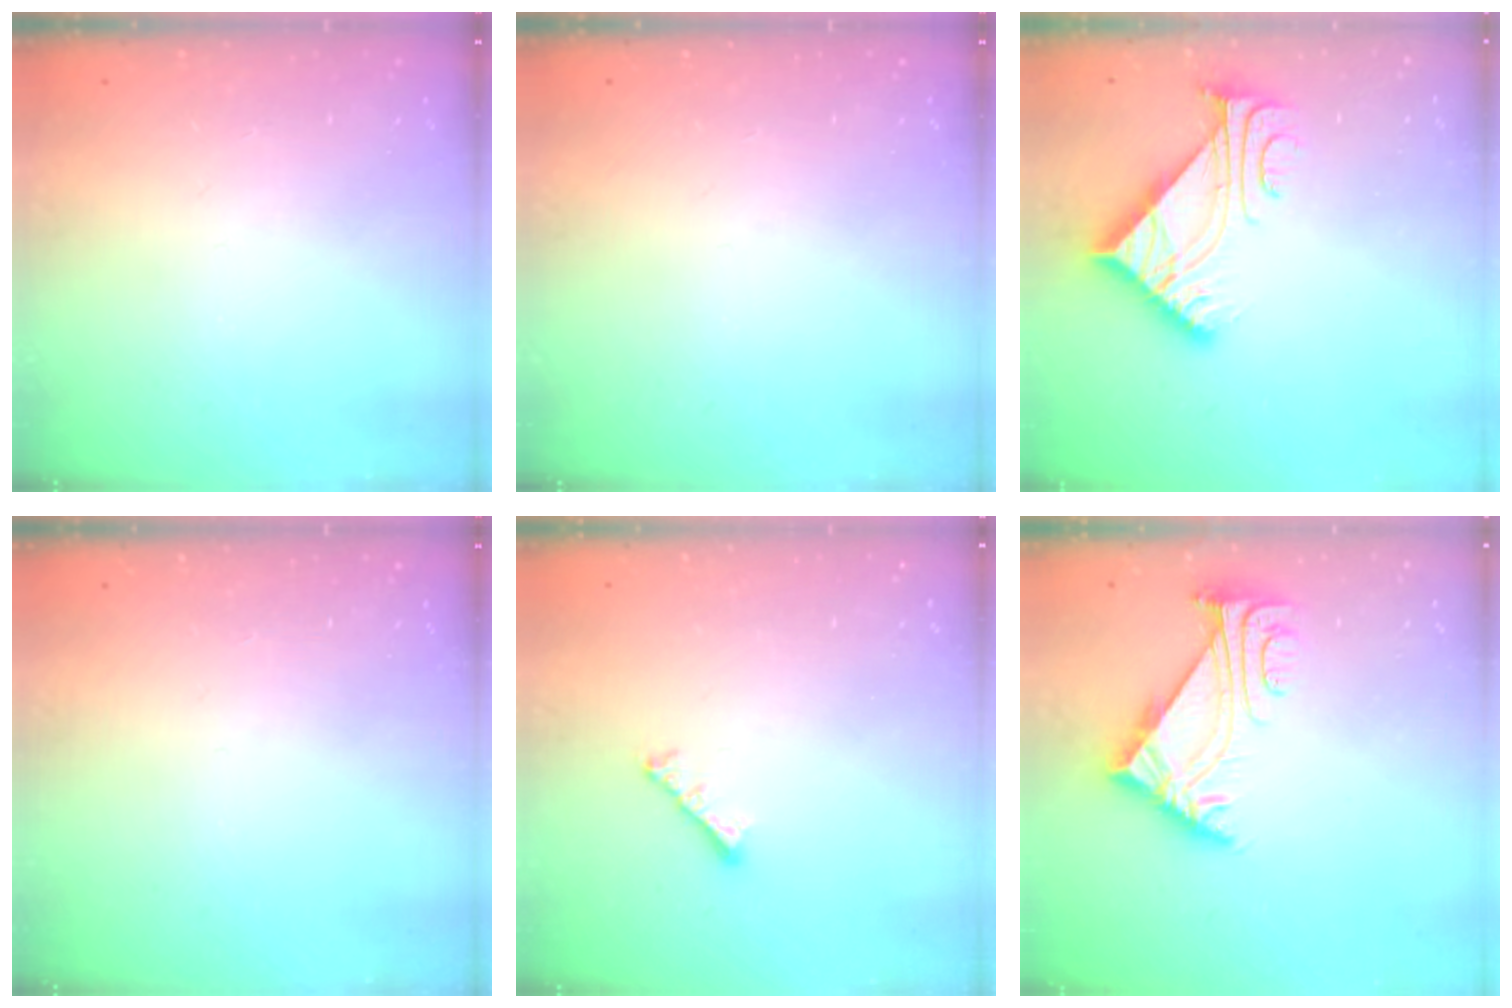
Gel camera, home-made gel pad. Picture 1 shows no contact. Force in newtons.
{"total": 0.0}
{"total": 6.1, "press": 6.1, "slide": 0.7}
{"total": 0.0}
{"total": 2.8, "press": 2.7, "slide": 0.6}
{"total": 5.9, "press": 5.8, "slide": 1.1}